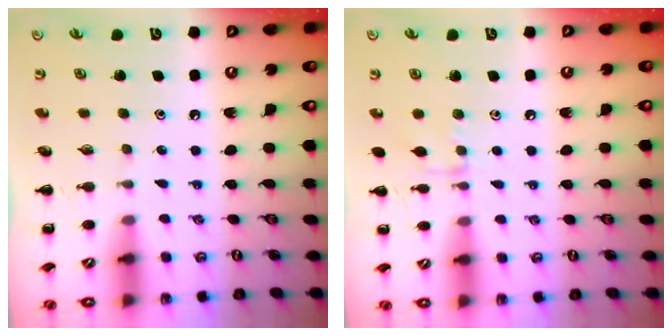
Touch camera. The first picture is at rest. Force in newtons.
{"total": 5.5, "press": 5.4, "slide": 1.2}